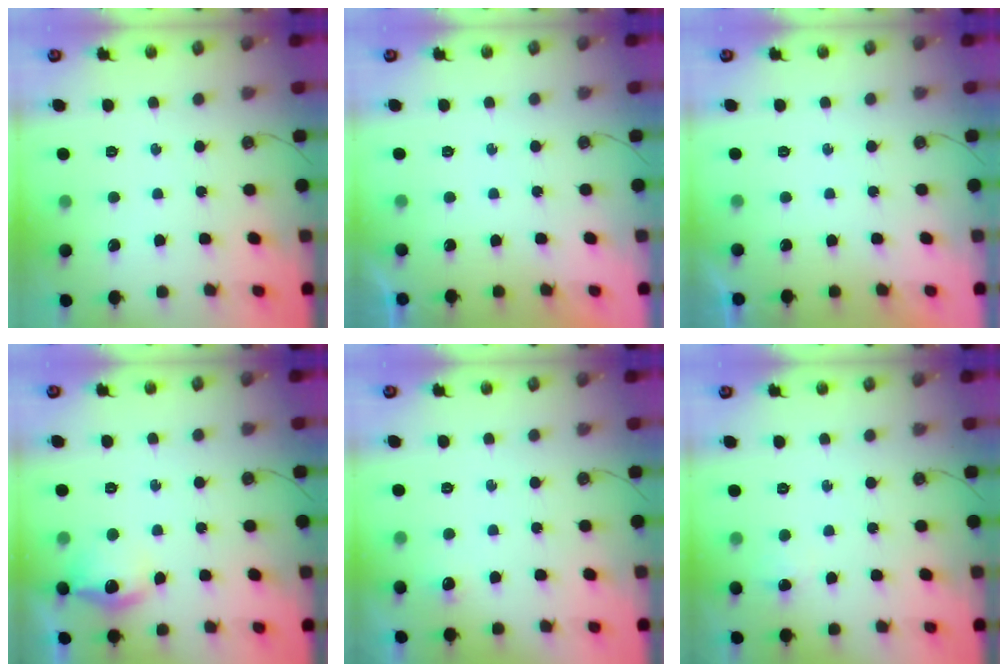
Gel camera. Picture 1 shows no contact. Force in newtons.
{"total": 0.0}
{"total": 0.0}
{"total": 12.1, "press": 12.0, "slide": 0.9}
{"total": 4.6, "press": 4.5, "slide": 1.0}
{"total": 13.4, "press": 3.3, "slide": 13.0}